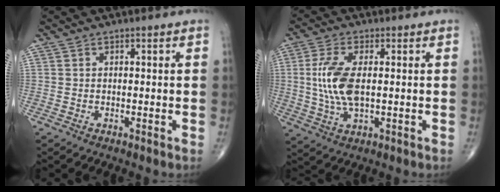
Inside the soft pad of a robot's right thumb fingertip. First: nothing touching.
{"total": 9.4, "force": [0.6, 4.2, 8.4], "torque": [-0.186, -0.004, 0.014]}